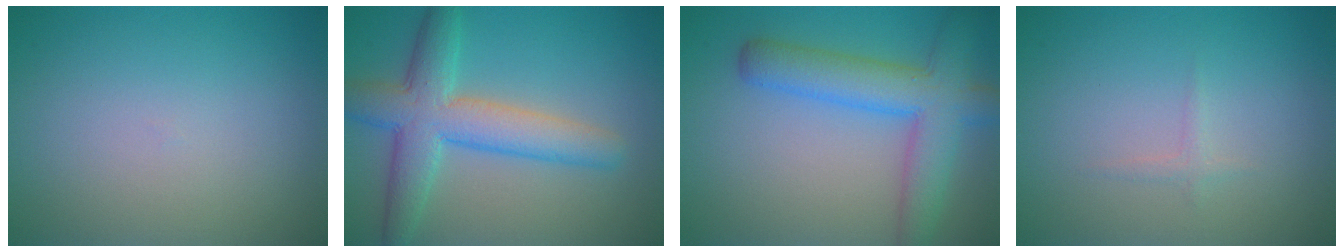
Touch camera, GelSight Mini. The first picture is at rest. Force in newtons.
{"total": 5.5, "press": 5.5, "slide": 0.4}
{"total": 5.3, "press": 5.3, "slide": 0.3}
{"total": 0.7, "press": 0.7, "slide": 0.0}